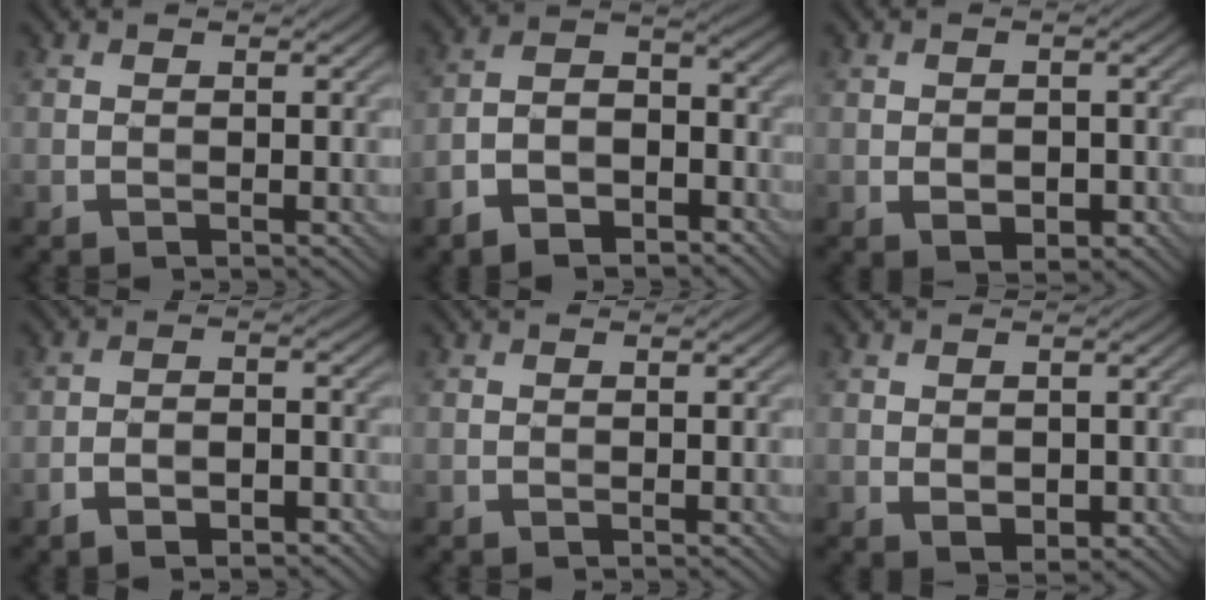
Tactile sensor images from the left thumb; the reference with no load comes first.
{"total": 8.2, "force": [-5.4, 4.2, 4.5], "torque": [-0.084, -0.007, -0.108]}
{"total": 3.1, "force": [-1.0, 1.9, 2.2], "torque": [-0.036, -0.008, -0.014]}
{"total": 4.7, "force": [-3.0, 2.0, 3.0], "torque": [-0.049, 0.004, -0.051]}
{"total": 0.0}
{"total": 2.0, "force": [-0.2, 1.4, 1.5], "torque": [-0.029, -0.008, 0.004]}